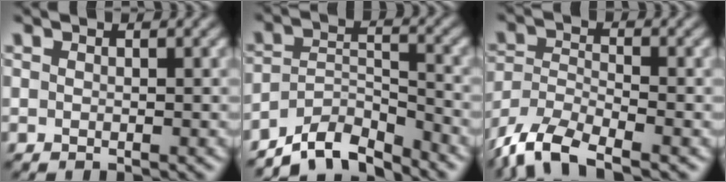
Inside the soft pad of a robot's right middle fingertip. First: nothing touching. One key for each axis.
{"total": 6.2, "fx": -5.4, "fy": 1.7, "fz": 2.5, "tx": -0.039, "ty": -0.005, "tz": -0.101}
{"total": 7.1, "fx": -5.4, "fy": 2.3, "fz": 4.0, "tx": -0.079, "ty": -0.009, "tz": -0.114}